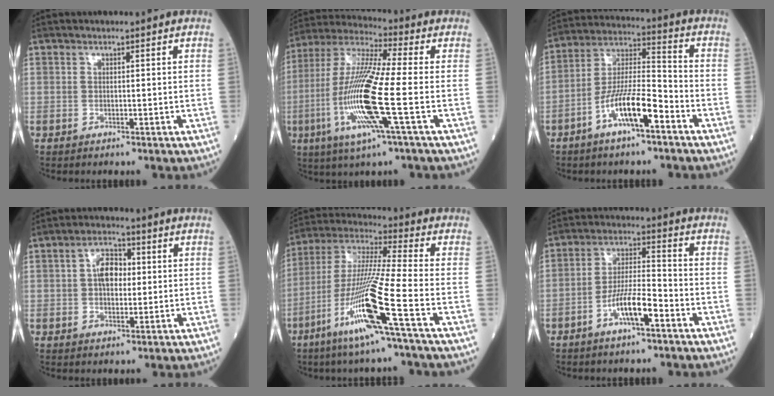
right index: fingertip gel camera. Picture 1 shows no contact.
{"total": 16.2, "force": [-4.1, 0.3, 15.7], "torque": [-0.334, -0.013, -0.088]}
{"total": 11.1, "force": [-5.8, 2.0, 9.3], "torque": [-0.182, 0.006, -0.108]}
{"total": 5.5, "force": [0.6, 3.3, 4.4], "torque": [-0.080, 0.015, 0.009]}
{"total": 16.1, "force": [-7.1, -1.5, 14.3], "torque": [-0.297, -0.025, -0.138]}
{"total": 7.6, "force": [-4.0, 1.3, 6.4], "torque": [-0.125, 0.010, -0.074]}